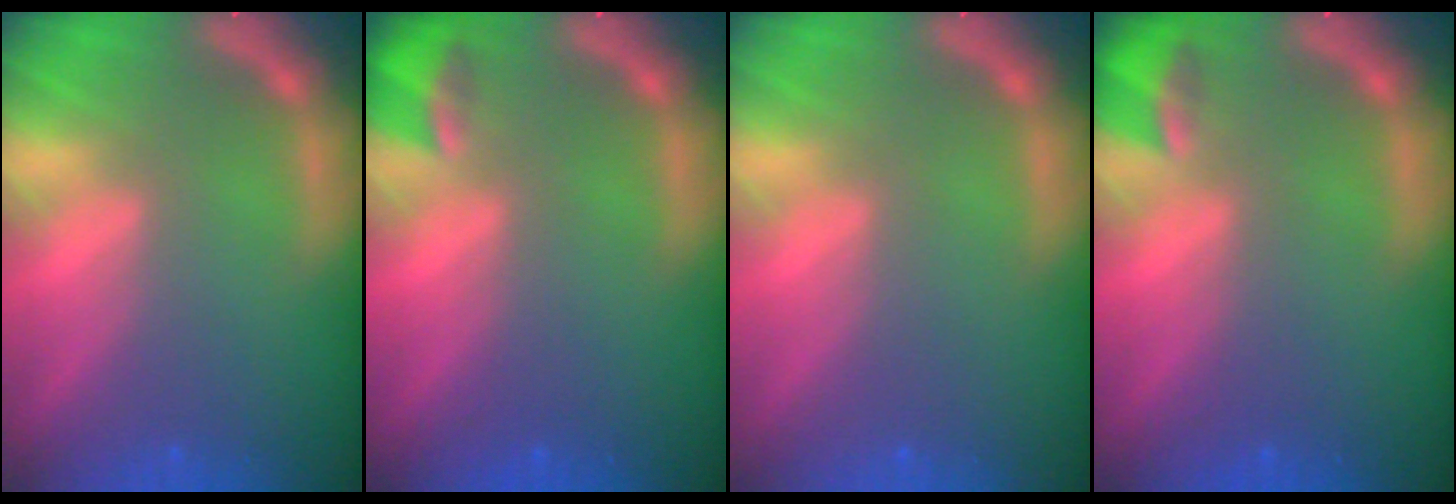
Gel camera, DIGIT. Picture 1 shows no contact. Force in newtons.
{"total": 2.4}
{"total": 0.0}
{"total": 2.4}